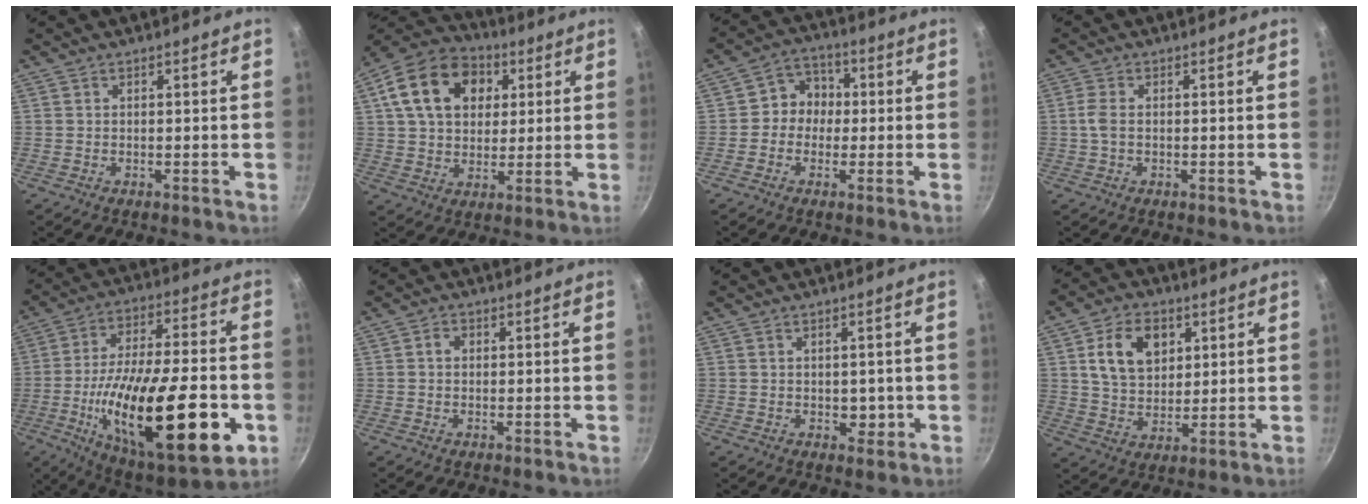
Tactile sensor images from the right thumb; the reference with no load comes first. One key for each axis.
{"total": 17.8, "fx": 5.4, "fy": 13.0, "fz": 11.0, "tx": -0.170, "ty": 0.014, "tz": 0.081}
{"total": 6.4, "fx": -0.3, "fy": 5.9, "fz": 2.5, "tx": 0.003, "ty": 0.018, "tz": -0.021}
{"total": 2.9, "fx": -0.2, "fy": 1.8, "fz": 2.2, "tx": -0.050, "ty": 0.007, "tz": -0.007}
{"total": 31.5, "fx": -8.5, "fy": 11.4, "fz": 28.2, "tx": -0.439, "ty": 0.010, "tz": -0.123}
{"total": 1.6, "fx": 0.2, "fy": 1.3, "fz": 0.9, "tx": -0.014, "ty": 0.006, "tz": 0.001}
{"total": 2.8, "fx": -0.2, "fy": 2.1, "fz": 1.8, "tx": -0.009, "ty": -0.002, "tz": 0.000}
{"total": 11.7, "fx": 3.9, "fy": 8.2, "fz": 7.4, "tx": -0.103, "ty": -0.009, "tz": 0.067}